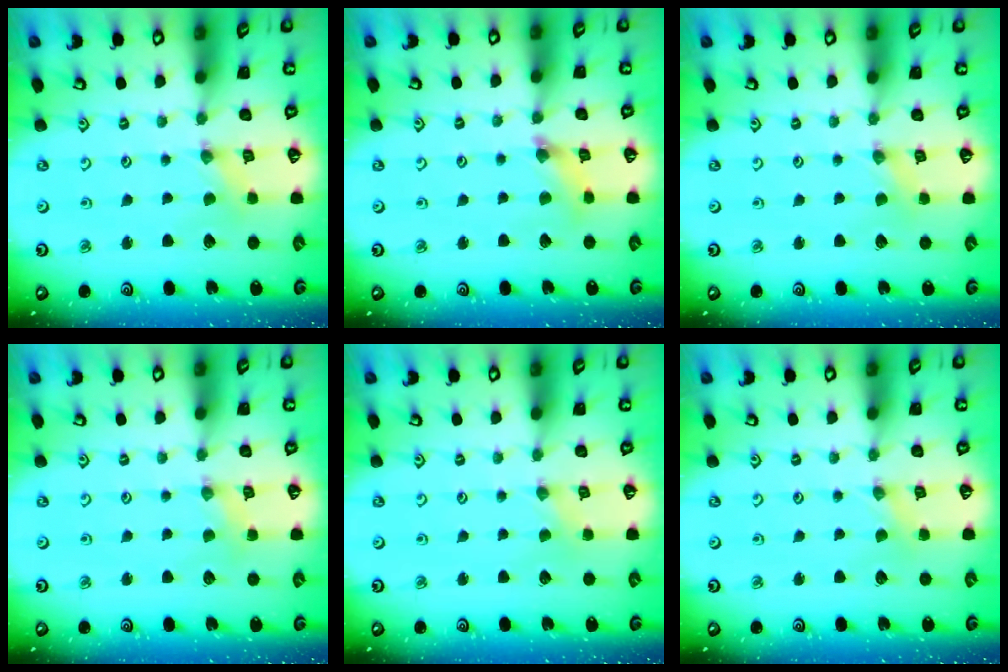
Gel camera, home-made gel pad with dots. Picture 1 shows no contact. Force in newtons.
{"total": 3.2, "press": 3.2, "slide": 0.4}
{"total": 0.0}
{"total": 1.9, "press": 1.8, "slide": 0.4}
{"total": 0.0}
{"total": 0.0}